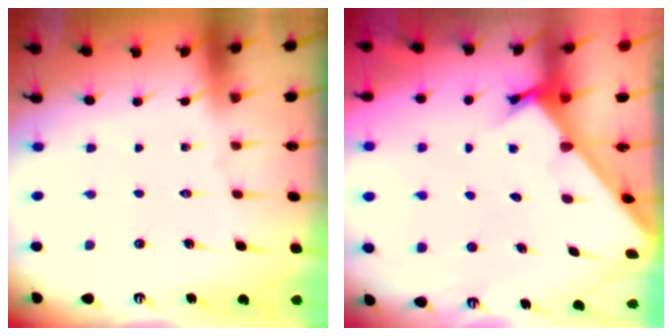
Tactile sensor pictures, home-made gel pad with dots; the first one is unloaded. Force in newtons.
{"total": 2.1, "press": 2.1, "slide": 0.2}